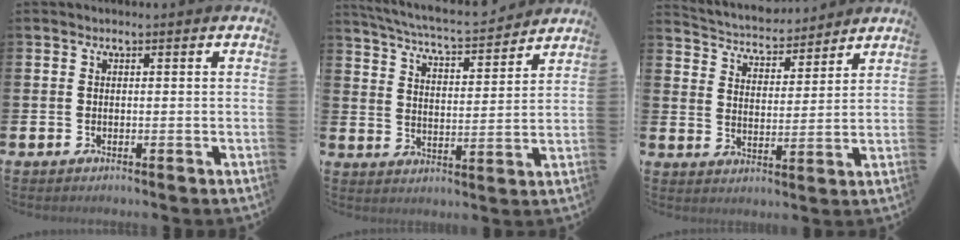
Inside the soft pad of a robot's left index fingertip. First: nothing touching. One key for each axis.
{"total": 6.0, "fx": 5.8, "fy": 0.3, "fz": 1.5, "tx": -0.054, "ty": -0.044, "tz": 0.097}
{"total": 4.5, "fx": 4.3, "fy": 1.3, "fz": 0.0, "tx": -0.025, "ty": -0.034, "tz": 0.073}